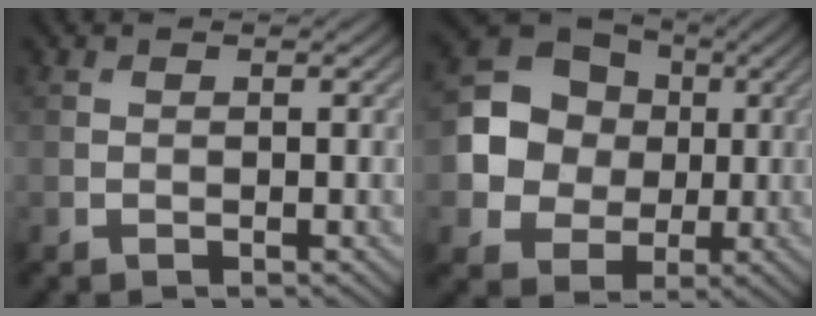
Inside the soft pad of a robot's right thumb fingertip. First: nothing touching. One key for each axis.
{"total": 11.6, "fx": 0.7, "fy": 10.4, "fz": 5.1, "tx": -0.133, "ty": 0.016, "tz": 0.006}